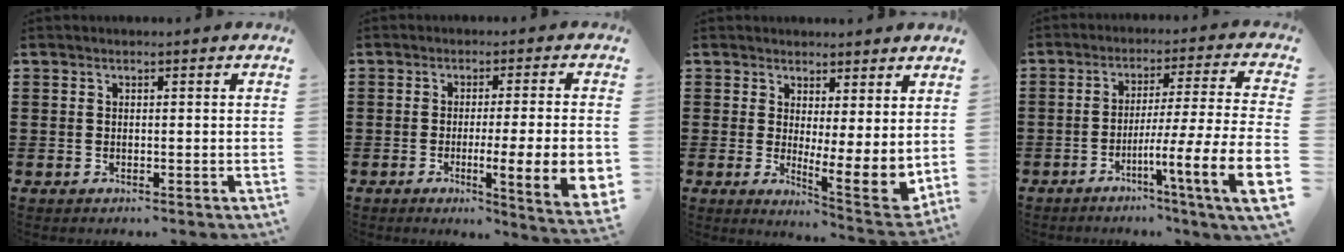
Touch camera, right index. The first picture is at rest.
{"total": 7.3, "force": [-1.5, 0.6, 7.1], "torque": [-0.106, -0.016, -0.027]}
{"total": 4.0, "force": [1.7, 0.7, 3.6], "torque": [-0.051, -0.039, 0.029]}
{"total": 5.9, "force": [-2.6, -0.3, 5.3], "torque": [-0.097, -0.037, -0.061]}